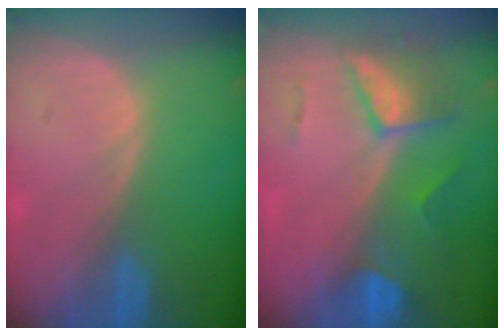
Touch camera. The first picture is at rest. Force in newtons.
{"total": 7.4, "press": 6.6, "slide": 3.5}